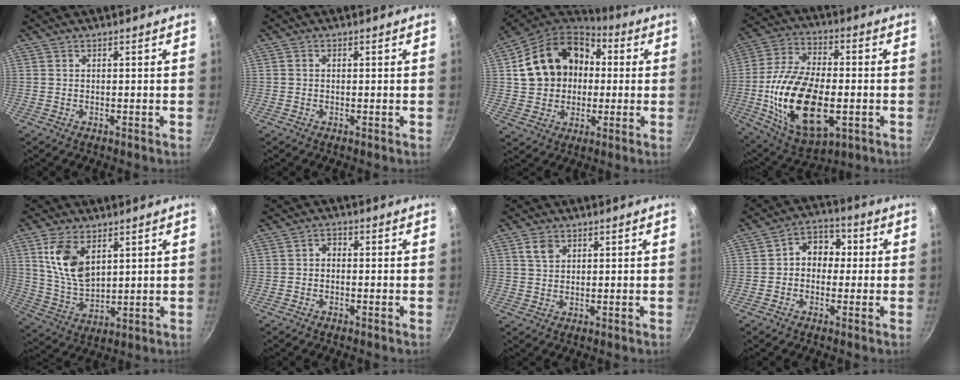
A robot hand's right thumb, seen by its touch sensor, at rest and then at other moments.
{"total": 0.5, "force": [-0.1, 0.5, 0.2], "torque": [-0.005, 0.003, -0.001]}
{"total": 18.9, "force": [2.6, 15.3, 10.8], "torque": [-0.172, 0.040, 0.046]}
{"total": 23.1, "force": [-4.1, 12.2, 19.2], "torque": [-0.356, 0.013, -0.066]}
{"total": 11.3, "force": [4.6, 6.3, 8.1], "torque": [-0.145, -0.030, 0.099]}
{"total": 1.8, "force": [-0.5, 1.3, 1.1], "torque": [-0.020, 0.013, -0.013]}
{"total": 3.2, "force": [1.5, 2.2, 1.7], "torque": [-0.022, 0.000, 0.028]}
{"total": 7.4, "force": [0.3, 6.0, 4.2], "torque": [-0.020, 0.019, -0.015]}